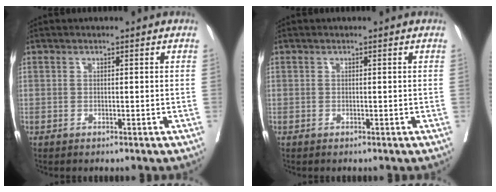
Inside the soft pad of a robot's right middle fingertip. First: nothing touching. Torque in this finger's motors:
{"motor_torque": [0.00, 0.00, -0.04, -0.05]}